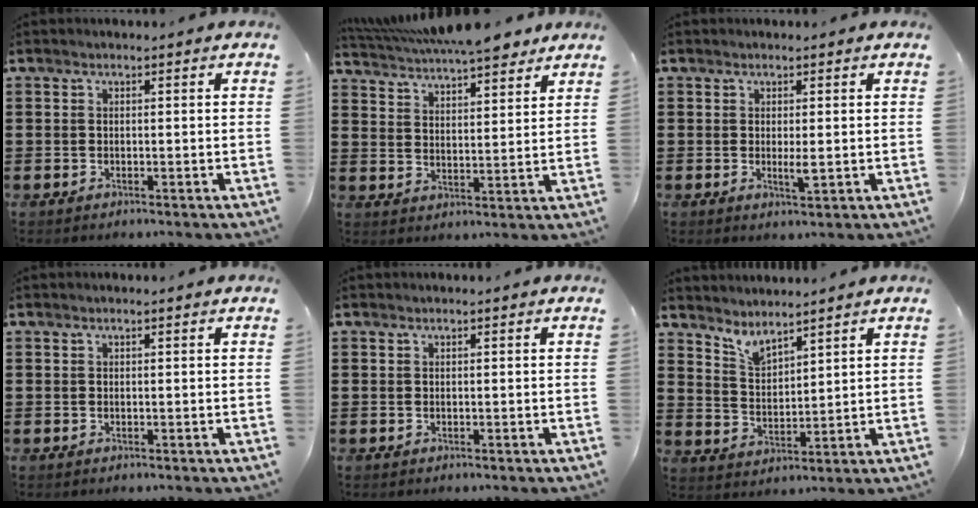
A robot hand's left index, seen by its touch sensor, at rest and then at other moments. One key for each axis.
{"total": 6.5, "fx": 5.9, "fy": 1.3, "fz": 2.3, "tx": -0.059, "ty": -0.020, "tz": 0.106}
{"total": 2.3, "fx": 0.0, "fy": 0.4, "fz": 2.3, "tx": -0.041, "ty": -0.003, "tz": 0.001}
{"total": 0.0}
{"total": 0.0}
{"total": 4.2, "fx": 4.0, "fy": 0.5, "fz": 1.0, "tx": -0.032, "ty": -0.013, "tz": 0.074}